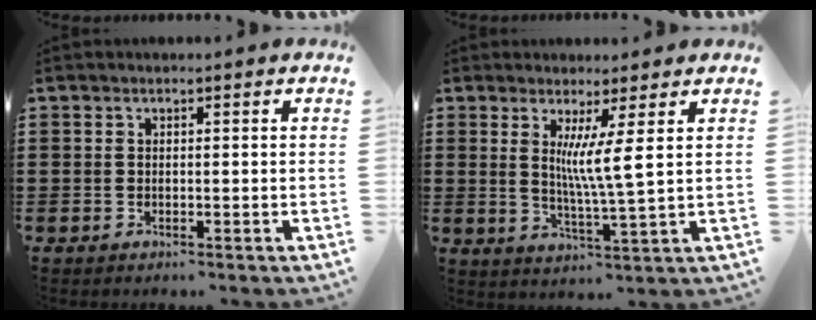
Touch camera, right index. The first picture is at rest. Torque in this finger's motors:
{"motor_torque": [1.31, 0.19, 0.25, 0.16]}